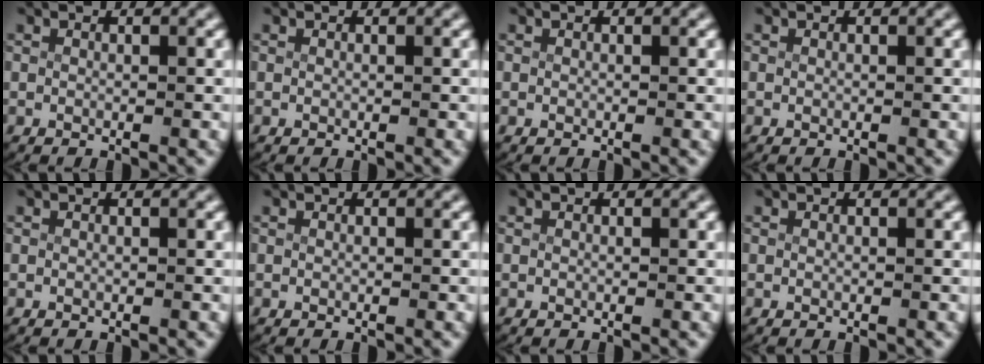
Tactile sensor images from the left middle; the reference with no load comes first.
{"total": 0.0}
{"total": 0.0}
{"total": 0.0}
{"total": 0.0}
{"total": 0.0}
{"total": 0.0}
{"total": 0.0}